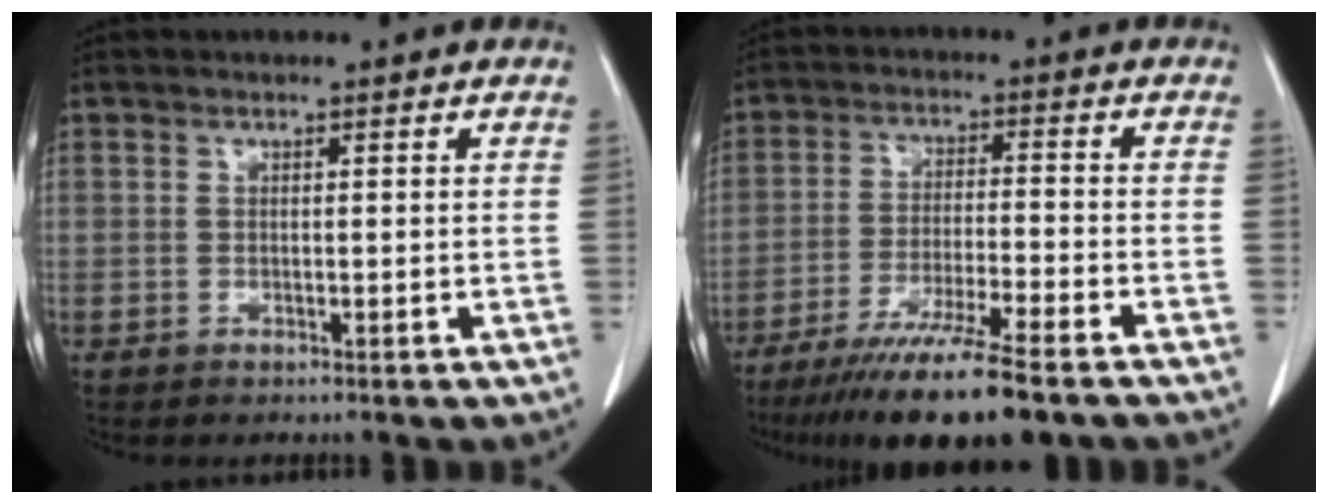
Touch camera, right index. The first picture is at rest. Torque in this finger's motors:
{"motor_torque": [1.71, -0.43, 0.66, 0.21]}